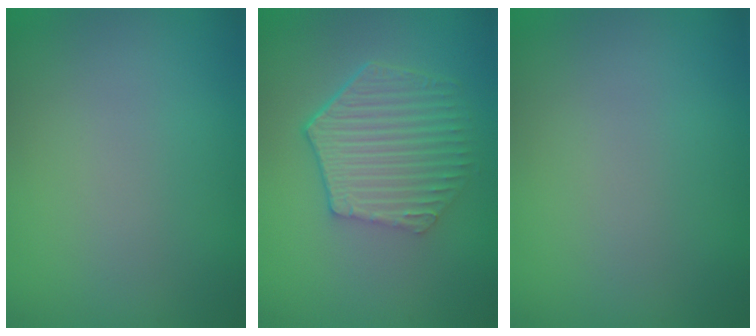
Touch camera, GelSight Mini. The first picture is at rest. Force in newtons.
{"total": 5.9, "press": 4.3, "slide": 4.0}
{"total": 0.0}